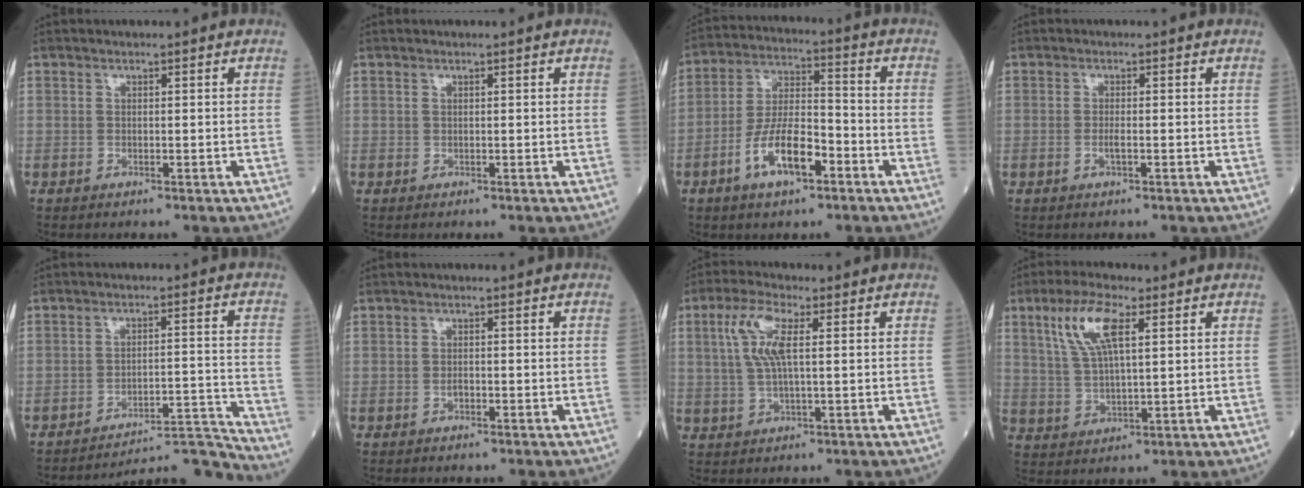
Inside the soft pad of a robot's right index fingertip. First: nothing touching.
{"total": 0.0}
{"total": 10.2, "force": [-4.8, 3.4, 8.4], "torque": [-0.167, 0.007, -0.088]}
{"total": 1.5, "force": [-0.5, 0.3, 1.4], "torque": [-0.030, -0.001, -0.009]}
{"total": 9.2, "force": [-8.8, -2.4, -1.1], "torque": [0.028, 0.035, -0.135]}
{"total": 1.0, "force": [-0.4, 0.6, 0.8], "torque": [-0.013, 0.002, -0.006]}
{"total": 7.0, "force": [1.9, 1.7, 6.5], "torque": [-0.144, 0.011, 0.038]}
{"total": 8.8, "force": [3.8, 2.3, 7.6], "torque": [-0.161, 0.013, 0.076]}